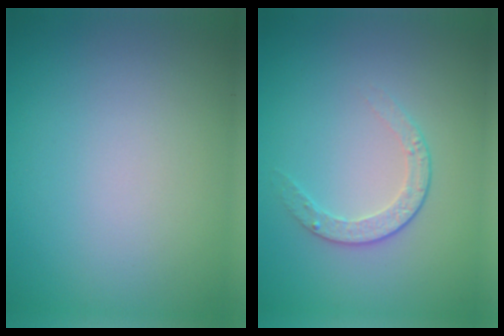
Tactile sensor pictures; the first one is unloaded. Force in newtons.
{"total": 2.1, "press": 1.4, "slide": 1.5}